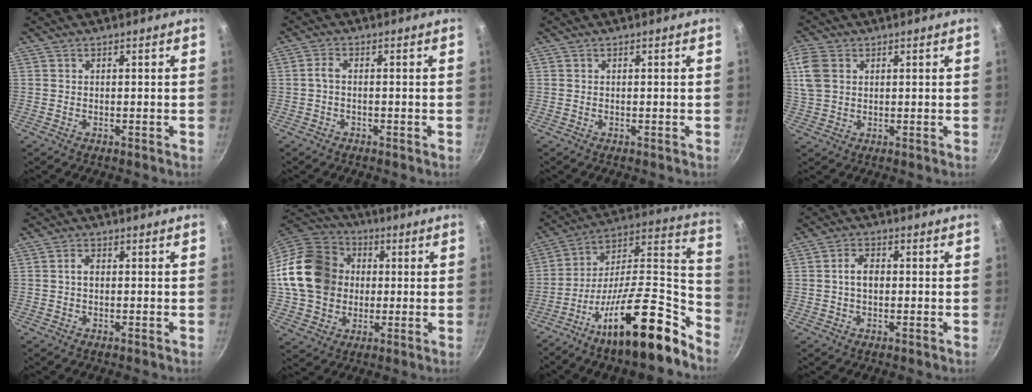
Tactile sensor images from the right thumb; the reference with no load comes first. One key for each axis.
{"total": 1.8, "fx": -0.6, "fy": 0.9, "fz": 1.4, "tx": -0.032, "ty": 0.013, "tz": -0.014}
{"total": 0.0}
{"total": 6.8, "fx": 2.0, "fy": 4.8, "fz": 4.3, "tx": -0.092, "ty": 0.002, "tz": 0.039}
{"total": 2.0, "fx": 0.1, "fy": 1.3, "fz": 1.5, "tx": -0.024, "ty": 0.007, "tz": 0.000}
{"total": 20.4, "fx": 1.2, "fy": 17.0, "fz": 11.1, "tx": -0.189, "ty": 0.036, "tz": 0.022}
{"total": 24.9, "fx": -16.0, "fy": 6.7, "fz": 17.9, "tx": -0.220, "ty": 0.098, "tz": -0.283}
{"total": 4.3, "fx": 0.1, "fy": 2.8, "fz": 3.2, "tx": -0.048, "ty": 0.013, "tz": -0.003}